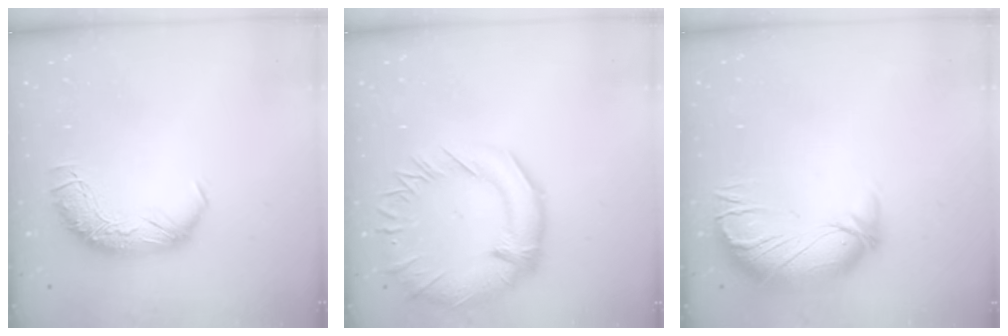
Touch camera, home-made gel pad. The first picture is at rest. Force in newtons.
{"total": 6.7, "press": 6.2, "slide": 2.6}
{"total": 2.5, "press": 1.3, "slide": 2.1}